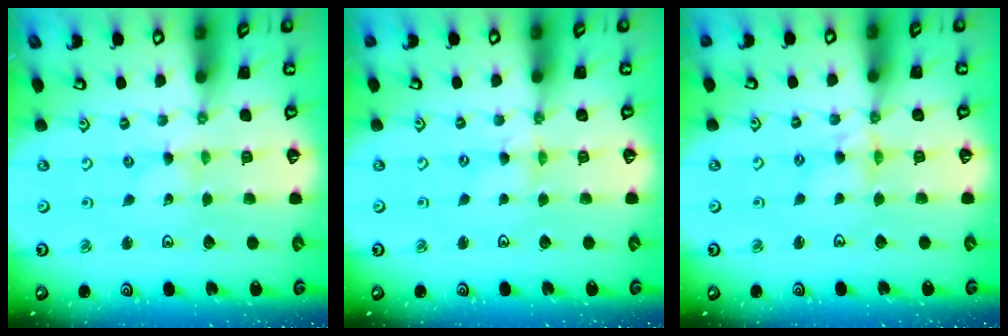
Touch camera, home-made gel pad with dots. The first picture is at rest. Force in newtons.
{"total": 0.0}
{"total": 4.5, "press": 4.4, "slide": 0.4}